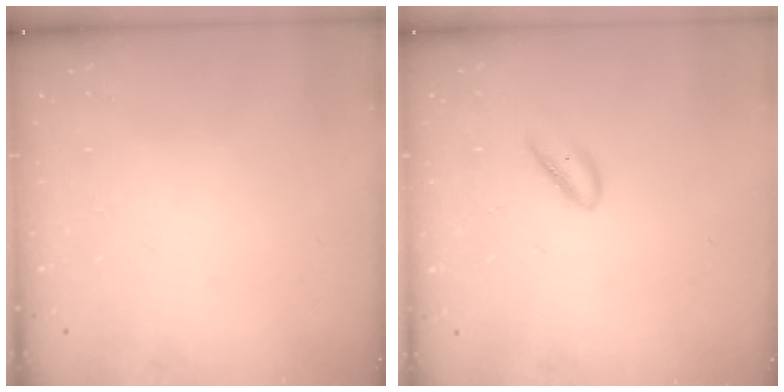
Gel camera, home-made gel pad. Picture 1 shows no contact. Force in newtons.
{"total": 5.0, "press": 4.8, "slide": 1.4}